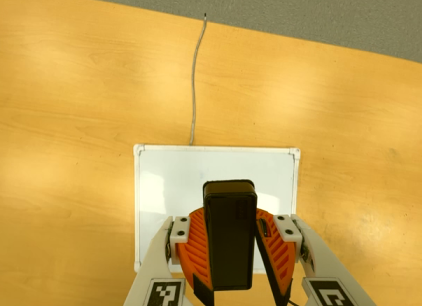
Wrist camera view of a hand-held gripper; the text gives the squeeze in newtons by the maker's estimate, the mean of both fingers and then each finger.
{"total": 7.2, "left": 7.3, "right": 7.2}